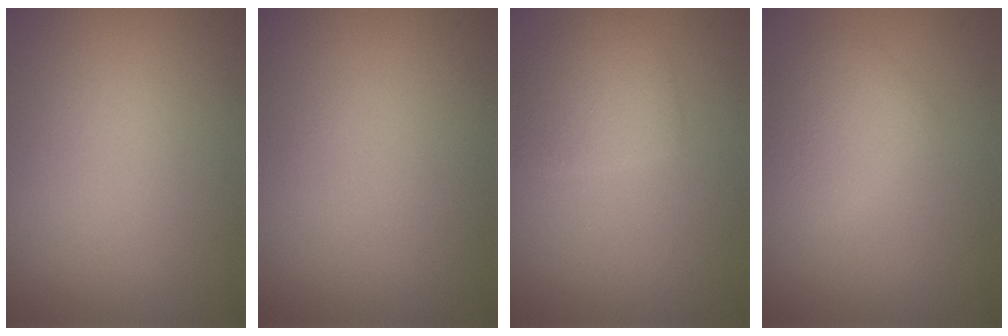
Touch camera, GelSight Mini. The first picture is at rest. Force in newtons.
{"total": 0.0}
{"total": 2.6, "press": 2.6, "slide": 0.1}
{"total": 2.4, "press": 2.4, "slide": 0.0}